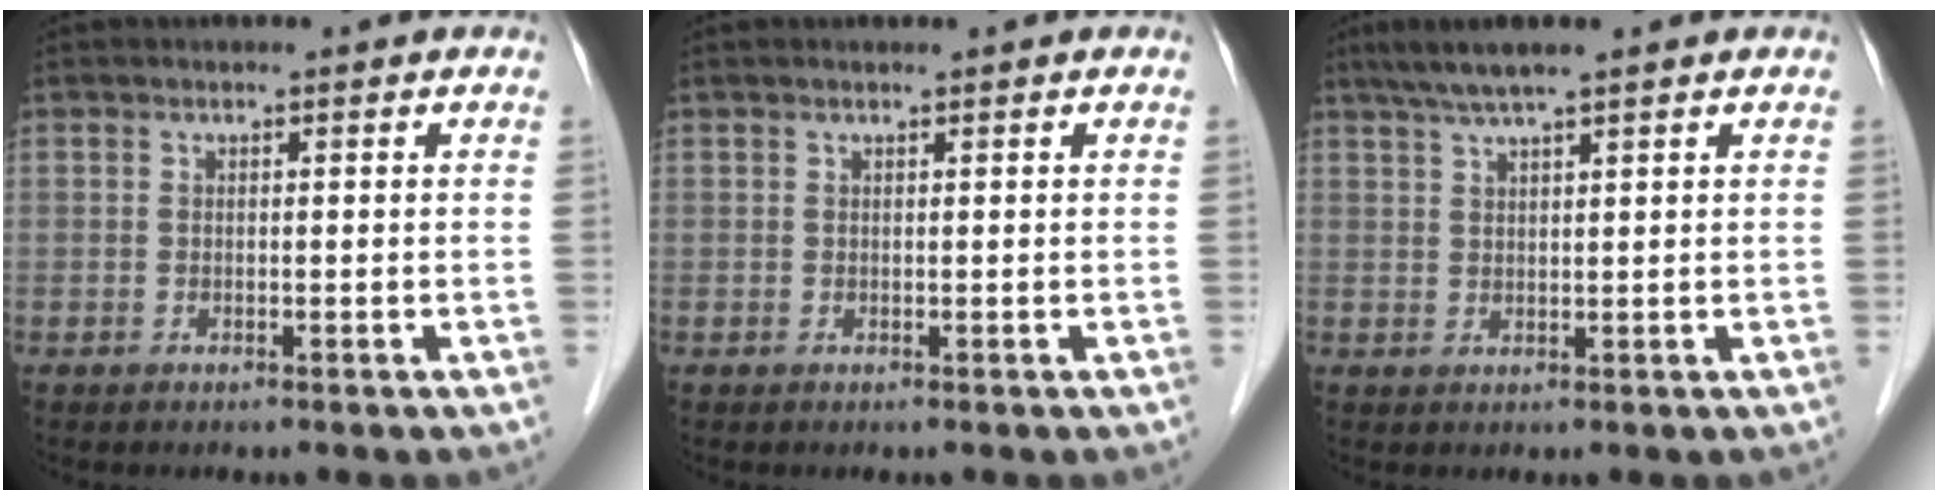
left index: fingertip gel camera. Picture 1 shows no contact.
{"total": 0.0}
{"total": 4.9, "force": [3.7, -0.1, 3.2], "torque": [-0.066, 0.019, 0.070]}